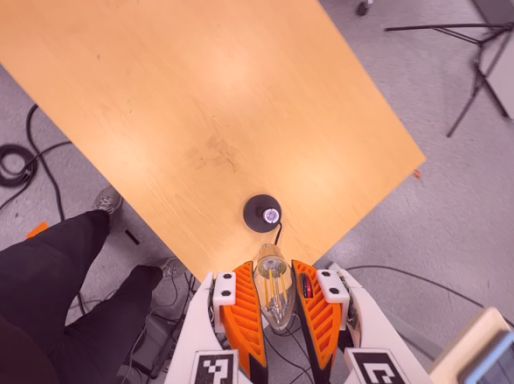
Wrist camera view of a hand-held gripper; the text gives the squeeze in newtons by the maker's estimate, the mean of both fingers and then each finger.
{"total": 12.5, "left": 13.0, "right": 12.1}